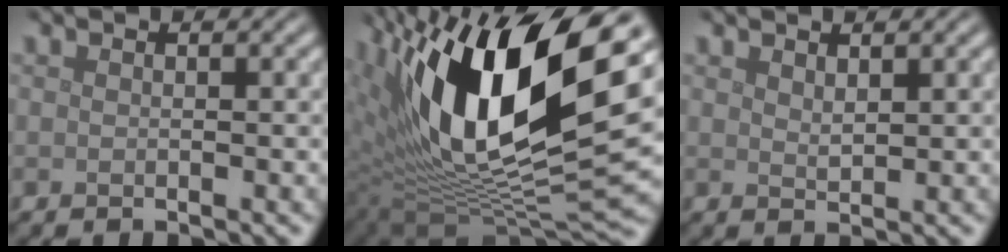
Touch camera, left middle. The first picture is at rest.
{"total": 18.4, "force": [6.6, 7.5, 15.5], "torque": [-0.270, 0.006, 0.112]}
{"total": 1.0, "force": [0.9, 0.2, 0.4], "torque": [-0.012, -0.002, 0.019]}